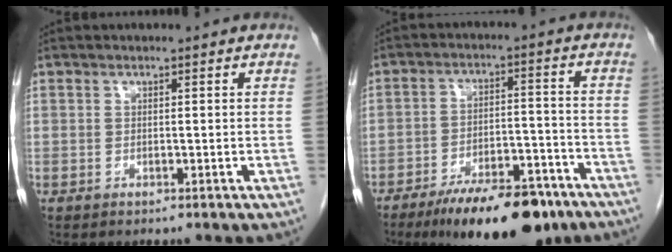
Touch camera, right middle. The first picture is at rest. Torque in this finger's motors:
{"motor_torque": [1.17, -0.97, 0.27, 0.09]}